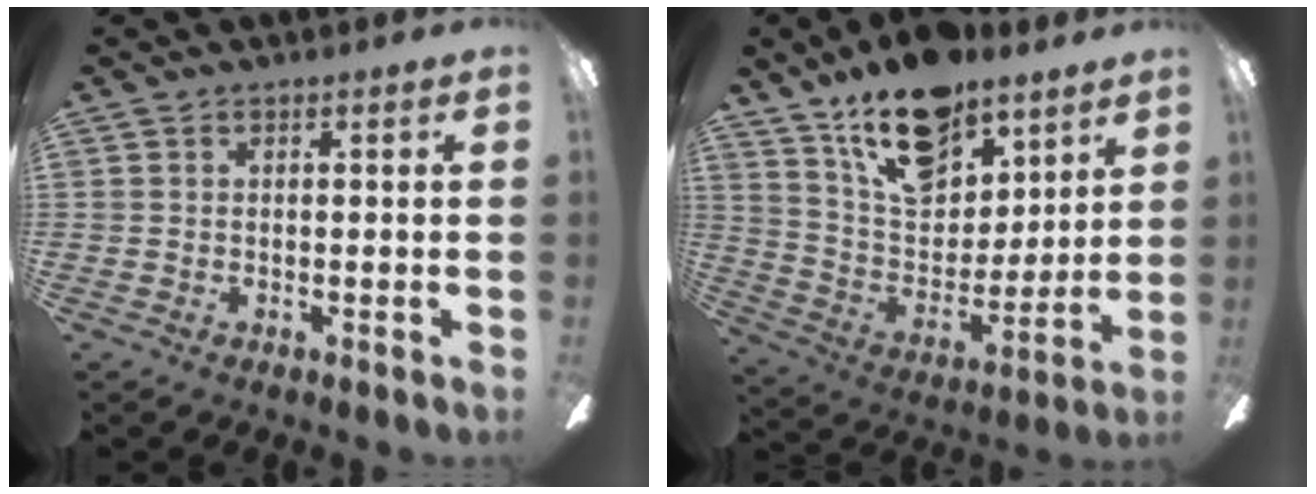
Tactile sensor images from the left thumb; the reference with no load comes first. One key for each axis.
{"total": 19.0, "fx": 12.9, "fy": 10.4, "fz": 9.3, "tx": -0.152, "ty": -0.079, "tz": 0.232}